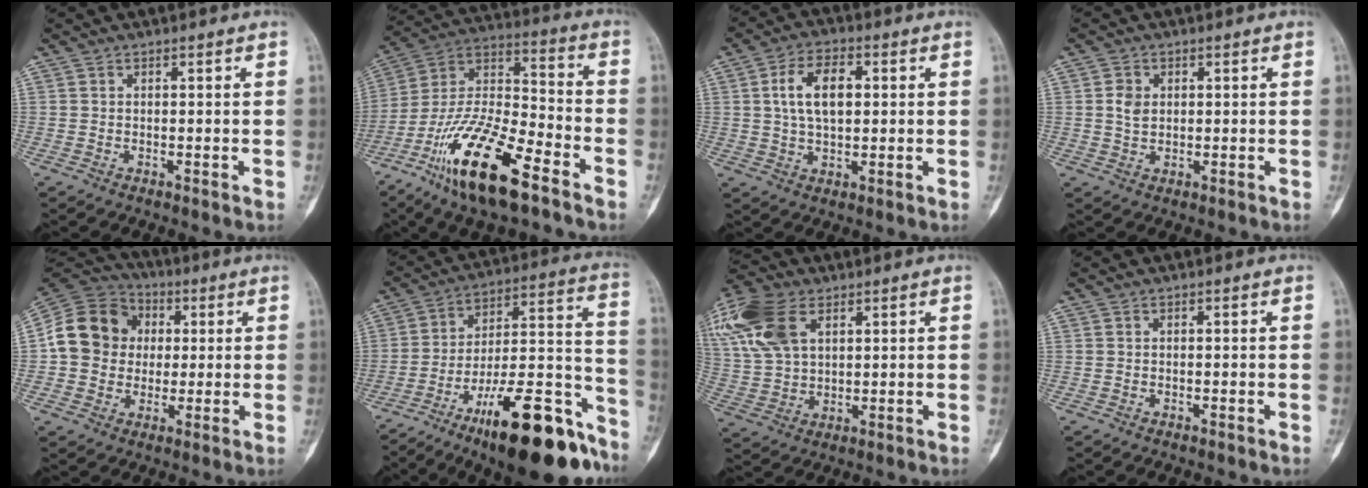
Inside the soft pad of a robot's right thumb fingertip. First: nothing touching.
{"total": 21.4, "force": [-12.5, 6.7, 16.0], "torque": [-0.321, 0.058, -0.230]}
{"total": 9.2, "force": [1.7, 5.2, 7.5], "torque": [-0.124, 0.005, 0.029]}
{"total": 3.1, "force": [0.6, 2.4, 1.9], "torque": [-0.024, -0.003, 0.013]}
{"total": 14.9, "force": [1.5, 13.2, 6.8], "torque": [-0.107, 0.028, 0.024]}
{"total": 25.4, "force": [-16.5, 7.5, 17.7], "torque": [-0.204, 0.104, -0.257]}
{"total": 17.2, "force": [7.4, 10.3, 11.5], "torque": [-0.261, 0.001, 0.146]}
{"total": 0.0}